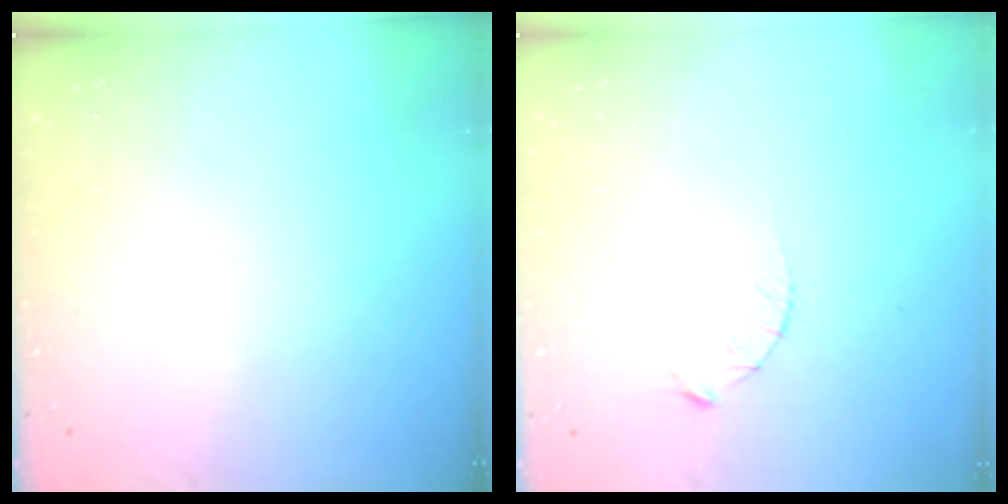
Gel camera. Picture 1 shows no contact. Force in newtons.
{"total": 2.1, "press": 2.1, "slide": 0.3}